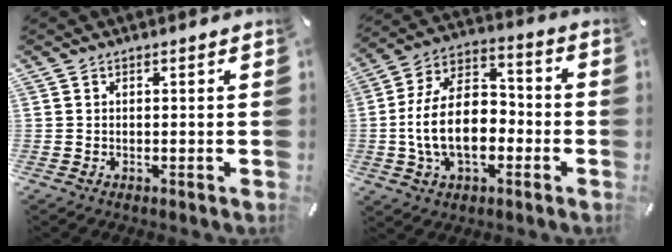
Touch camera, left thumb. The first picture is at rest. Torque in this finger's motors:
{"motor_torque": [2.44, 2.57, 1.91, 0.20, 0.48]}